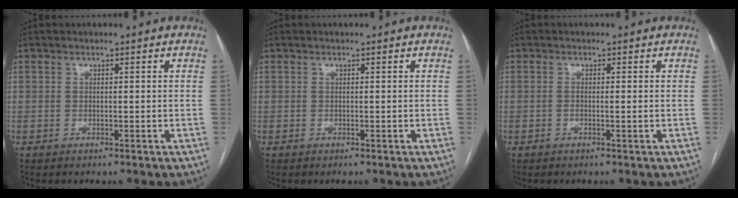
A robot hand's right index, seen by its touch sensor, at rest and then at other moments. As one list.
[{"total": 0.0}, {"total": 0.8, "force": [0.0, 0.1, 0.8], "torque": [-0.015, 0.001, 0.002]}]